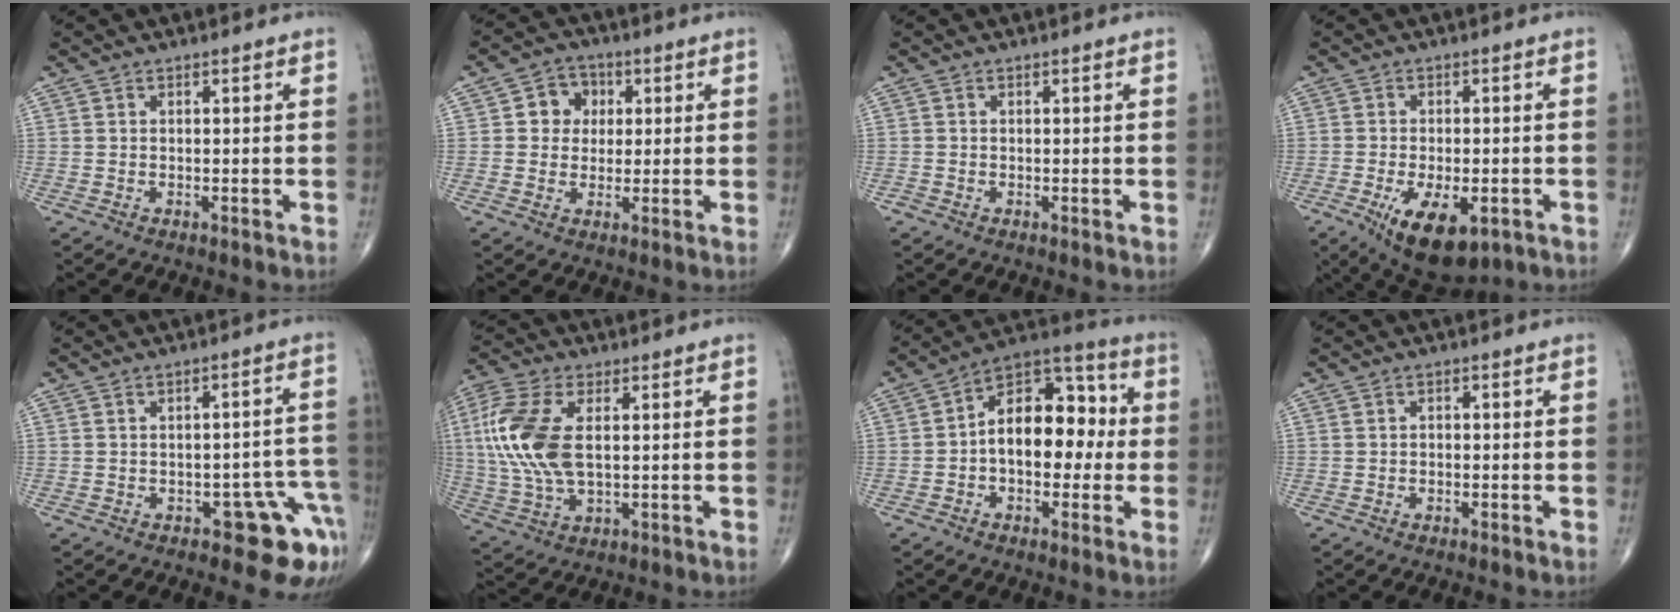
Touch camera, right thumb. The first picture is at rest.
{"total": 6.3, "force": [1.2, 5.6, 2.6], "torque": [-0.004, 0.005, 0.011]}
{"total": 0.7, "force": [-0.3, 0.5, 0.3], "torque": [-0.002, -0.001, -0.009]}
{"total": 12.0, "force": [-5.0, 5.7, 9.2], "torque": [-0.145, -0.003, -0.067]}
{"total": 9.0, "force": [-4.6, 4.1, 6.5], "torque": [-0.039, 0.034, -0.053]}
{"total": 14.8, "force": [2.1, 7.7, 12.5], "torque": [-0.295, 0.001, 0.043]}
{"total": 15.1, "force": [-0.3, 9.3, 11.9], "torque": [-0.139, 0.045, -0.018]}
{"total": 0.6, "force": [-0.2, 0.4, 0.3], "torque": [0.003, 0.003, -0.008]}